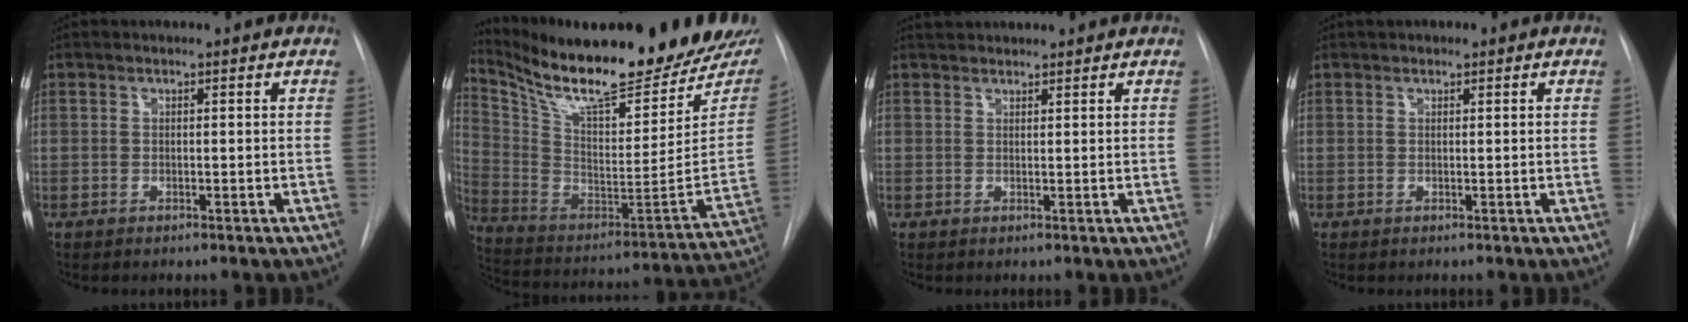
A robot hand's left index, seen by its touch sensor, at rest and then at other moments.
{"total": 26.2, "force": [22.1, 3.9, 13.5], "torque": [-0.238, -0.071, 0.331]}
{"total": 2.4, "force": [2.3, 0.5, 0.4], "torque": [-0.007, 0.025, 0.041]}
{"total": 1.1, "force": [0.3, 0.7, 0.8], "torque": [-0.013, 0.006, 0.004]}